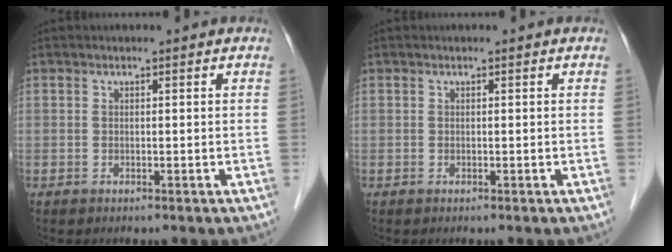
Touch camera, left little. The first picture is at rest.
{"total": 0.0}